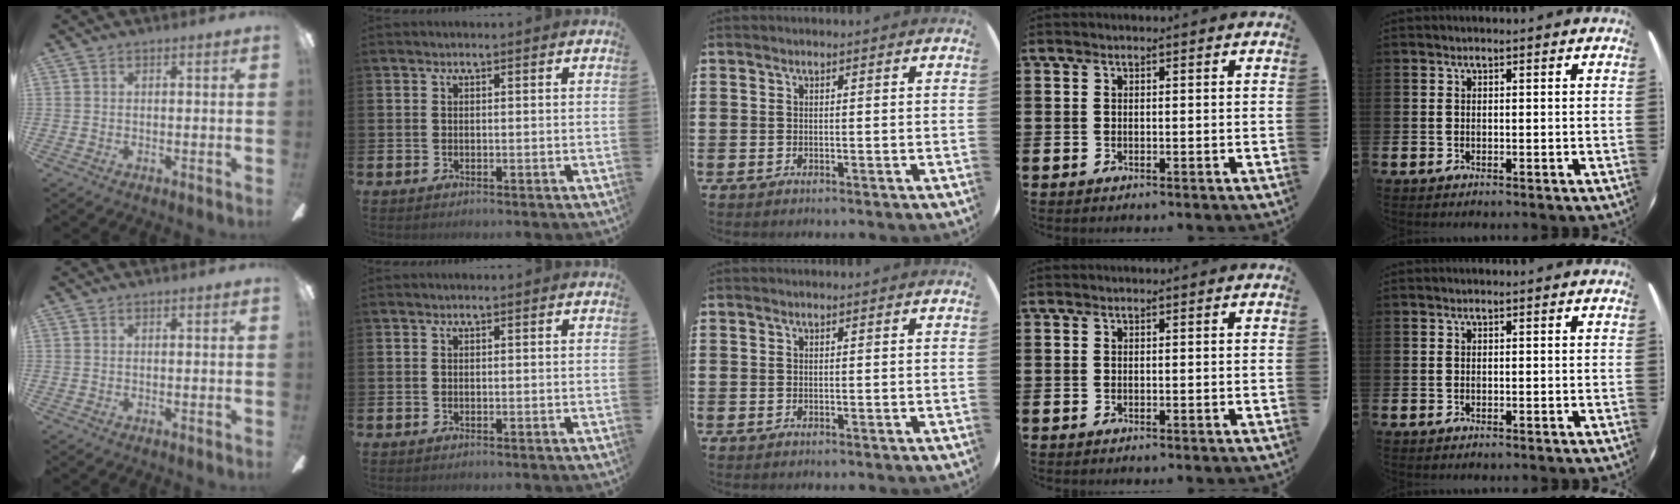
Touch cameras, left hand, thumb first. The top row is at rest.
{}